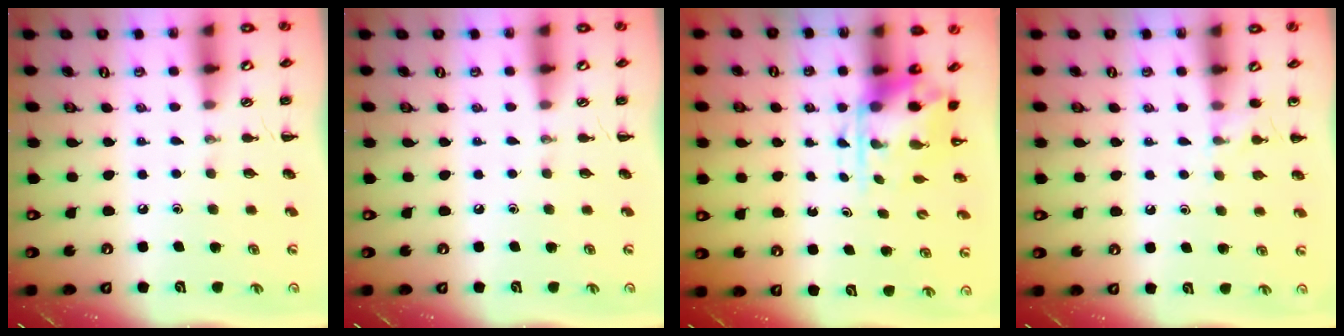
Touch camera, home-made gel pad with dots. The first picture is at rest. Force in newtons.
{"total": 0.0}
{"total": 3.9, "press": 3.8, "slide": 0.9}
{"total": 4.8, "press": 4.5, "slide": 1.7}